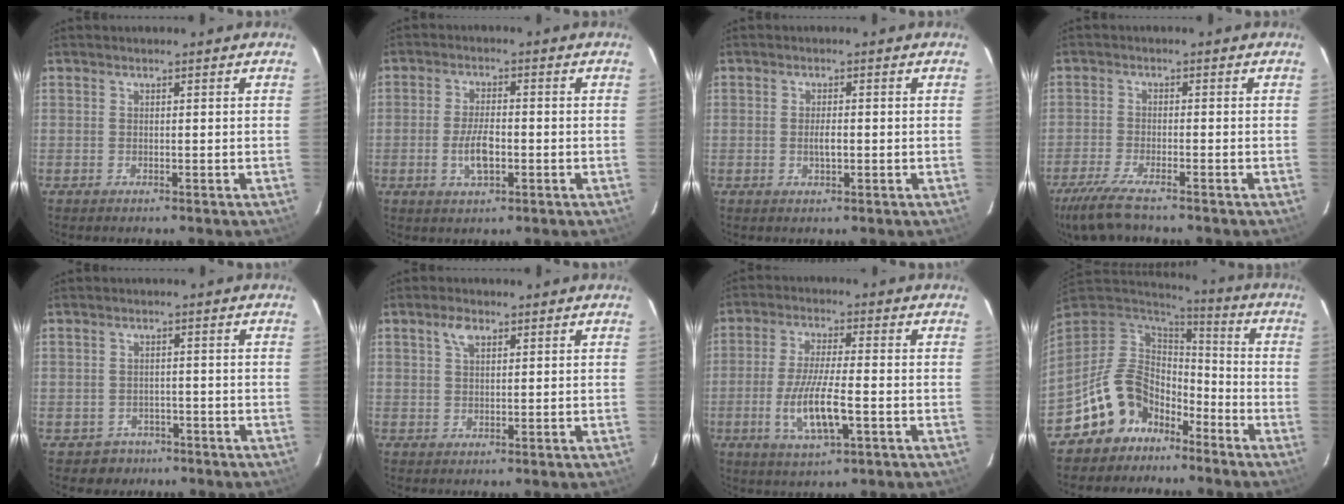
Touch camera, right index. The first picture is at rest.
{"total": 5.8, "force": [-1.6, 2.3, 5.1], "torque": [-0.103, 0.000, -0.030]}
{"total": 2.1, "force": [-0.4, 0.9, 1.9], "torque": [-0.036, -0.002, -0.005]}
{"total": 8.2, "force": [-6.7, 1.2, 4.7], "torque": [-0.120, -0.028, -0.126]}
{"total": 3.9, "force": [-2.4, 3.1, -0.3], "torque": [-0.005, 0.018, -0.029]}
{"total": 2.7, "force": [1.4, 1.4, 1.8], "torque": [-0.035, 0.007, 0.026]}
{"total": 10.1, "force": [-3.0, 2.1, 9.4], "torque": [-0.187, -0.015, -0.055]}
{"total": 12.7, "force": [-8.2, 9.0, 3.6], "torque": [-0.097, 0.025, -0.133]}